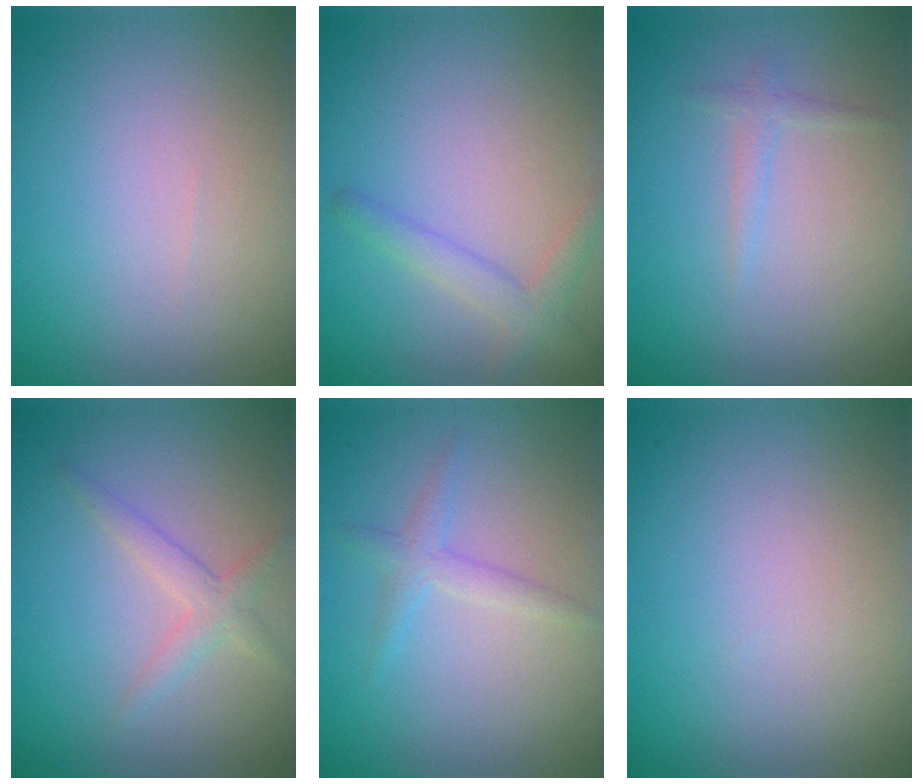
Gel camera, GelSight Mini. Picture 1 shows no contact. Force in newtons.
{"total": 2.4, "press": 2.4, "slide": 0.2}
{"total": 0.6, "press": 0.6, "slide": 0.1}
{"total": 2.0, "press": 2.0, "slide": 0.1}
{"total": 1.7, "press": 1.7, "slide": 0.1}
{"total": 0.0}